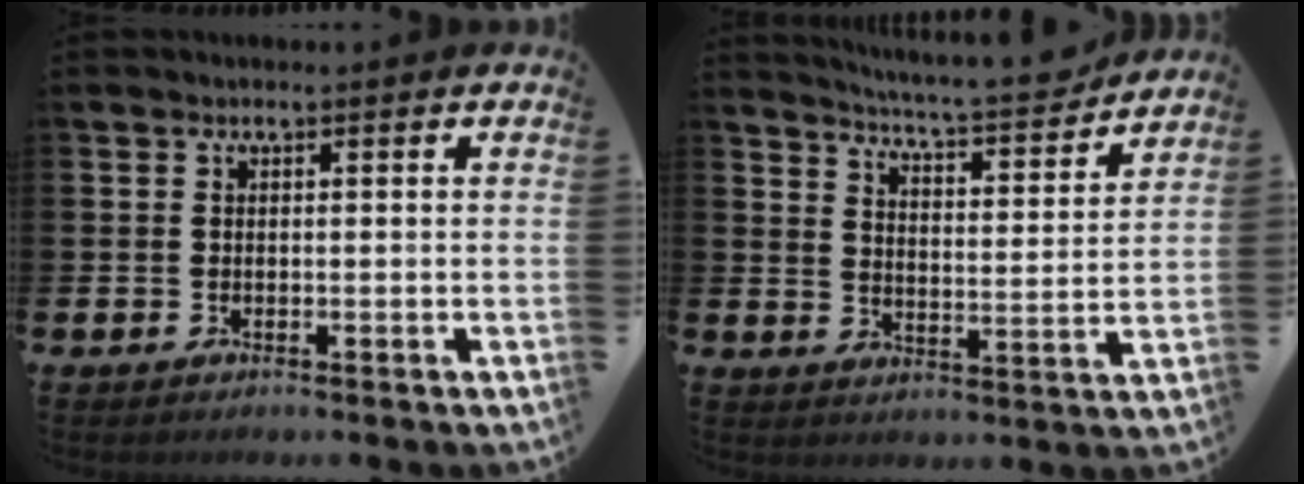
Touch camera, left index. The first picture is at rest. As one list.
[{"total": 6.4, "force": [6.2, 0.0, 1.5], "torque": [-0.048, -0.052, 0.104]}]